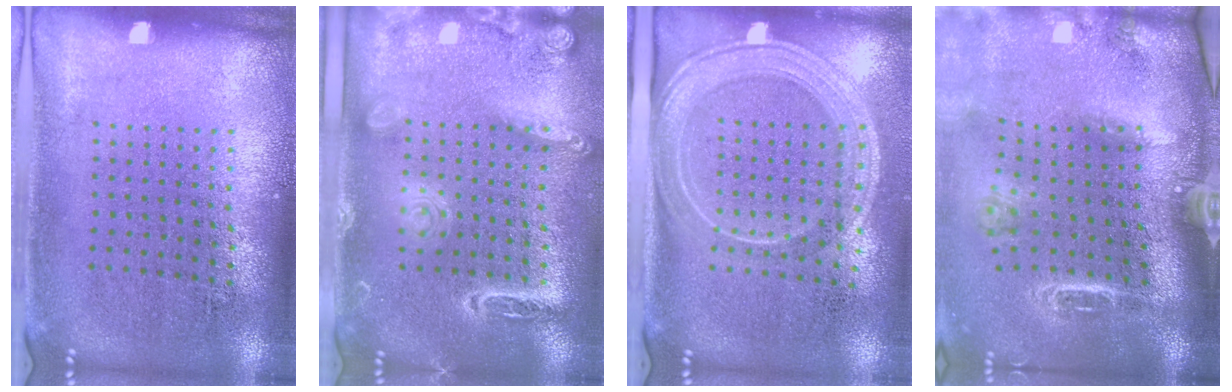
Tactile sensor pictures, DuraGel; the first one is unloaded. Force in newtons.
{"total": 2.1, "press": 1.9, "slide": 0.9}
{"total": 2.1, "press": 1.8, "slide": 1.1}
{"total": 2.5, "press": 2.0, "slide": 1.6}